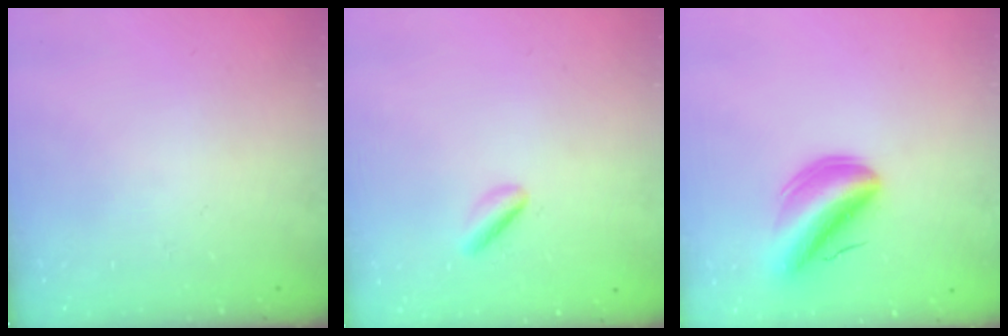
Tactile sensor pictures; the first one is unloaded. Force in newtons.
{"total": 2.5, "press": 2.4, "slide": 0.8}
{"total": 10.0, "press": 9.6, "slide": 2.9}